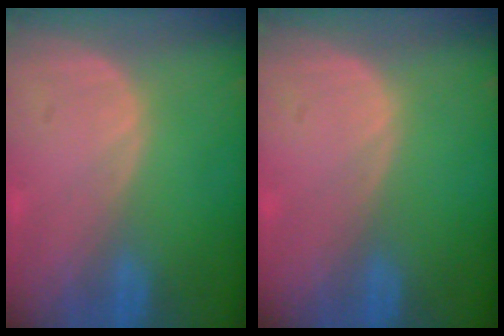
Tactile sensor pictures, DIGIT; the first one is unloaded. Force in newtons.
{"total": 0.0}